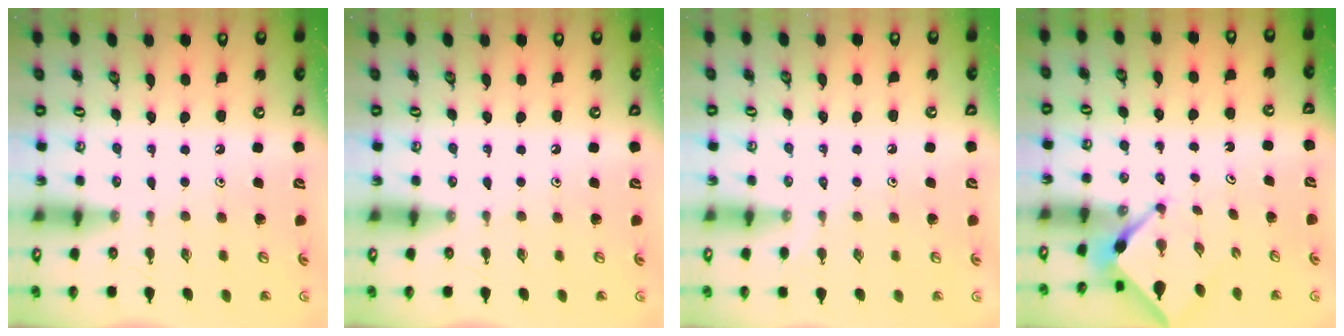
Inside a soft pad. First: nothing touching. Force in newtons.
{"total": 0.0}
{"total": 2.8, "press": 2.8, "slide": 0.4}
{"total": 3.0, "press": 3.0, "slide": 0.3}